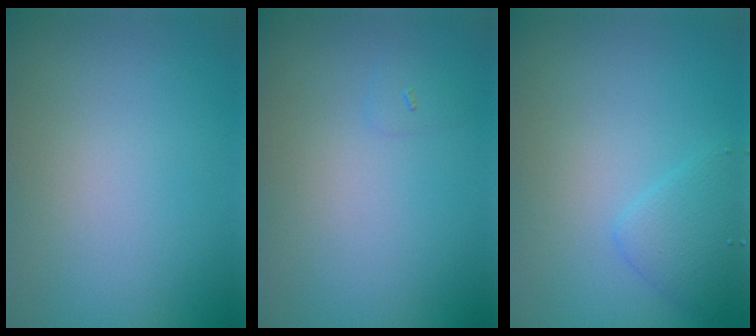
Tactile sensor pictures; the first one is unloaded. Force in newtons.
{"total": 0.6, "press": 0.6, "slide": 0.1}
{"total": 2.1, "press": 2.1, "slide": 0.0}